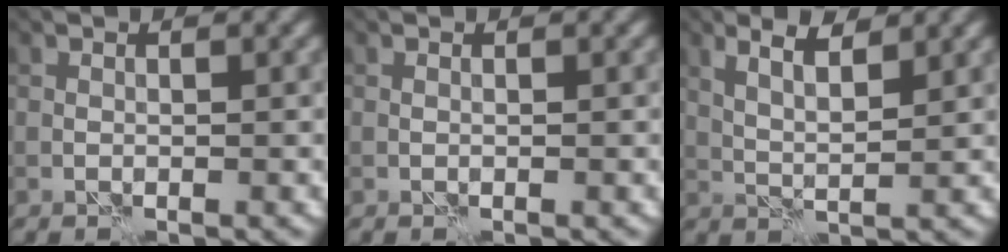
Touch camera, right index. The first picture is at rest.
{"total": 0.0}
{"total": 3.4, "force": [2.0, 0.7, 2.6], "torque": [-0.048, 0.002, 0.037]}